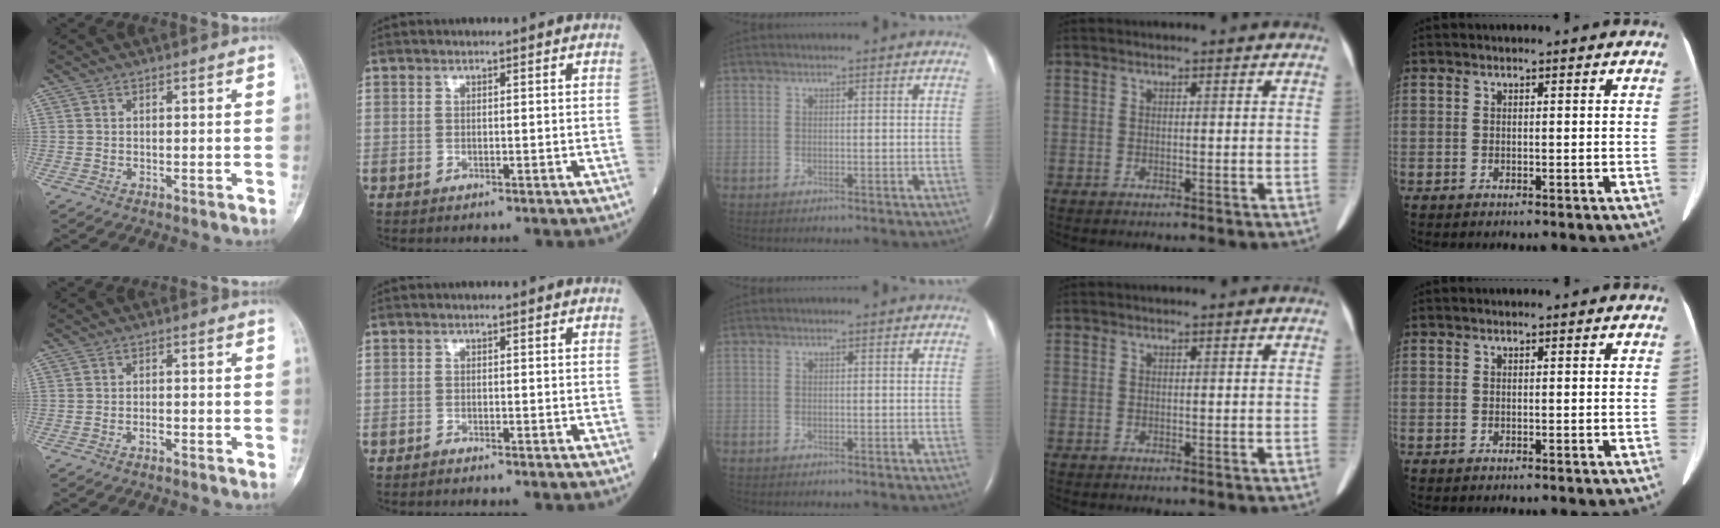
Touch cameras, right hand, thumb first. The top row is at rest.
{"thumb": {"total": 1.1, "force": [-0.8, 0.4, 0.6], "torque": [-0.013, 0.008, -0.015]}, "index": {"total": 1.2, "force": [-1.1, -0.2, 0.4], "torque": [-0.004, 0.001, -0.017]}}